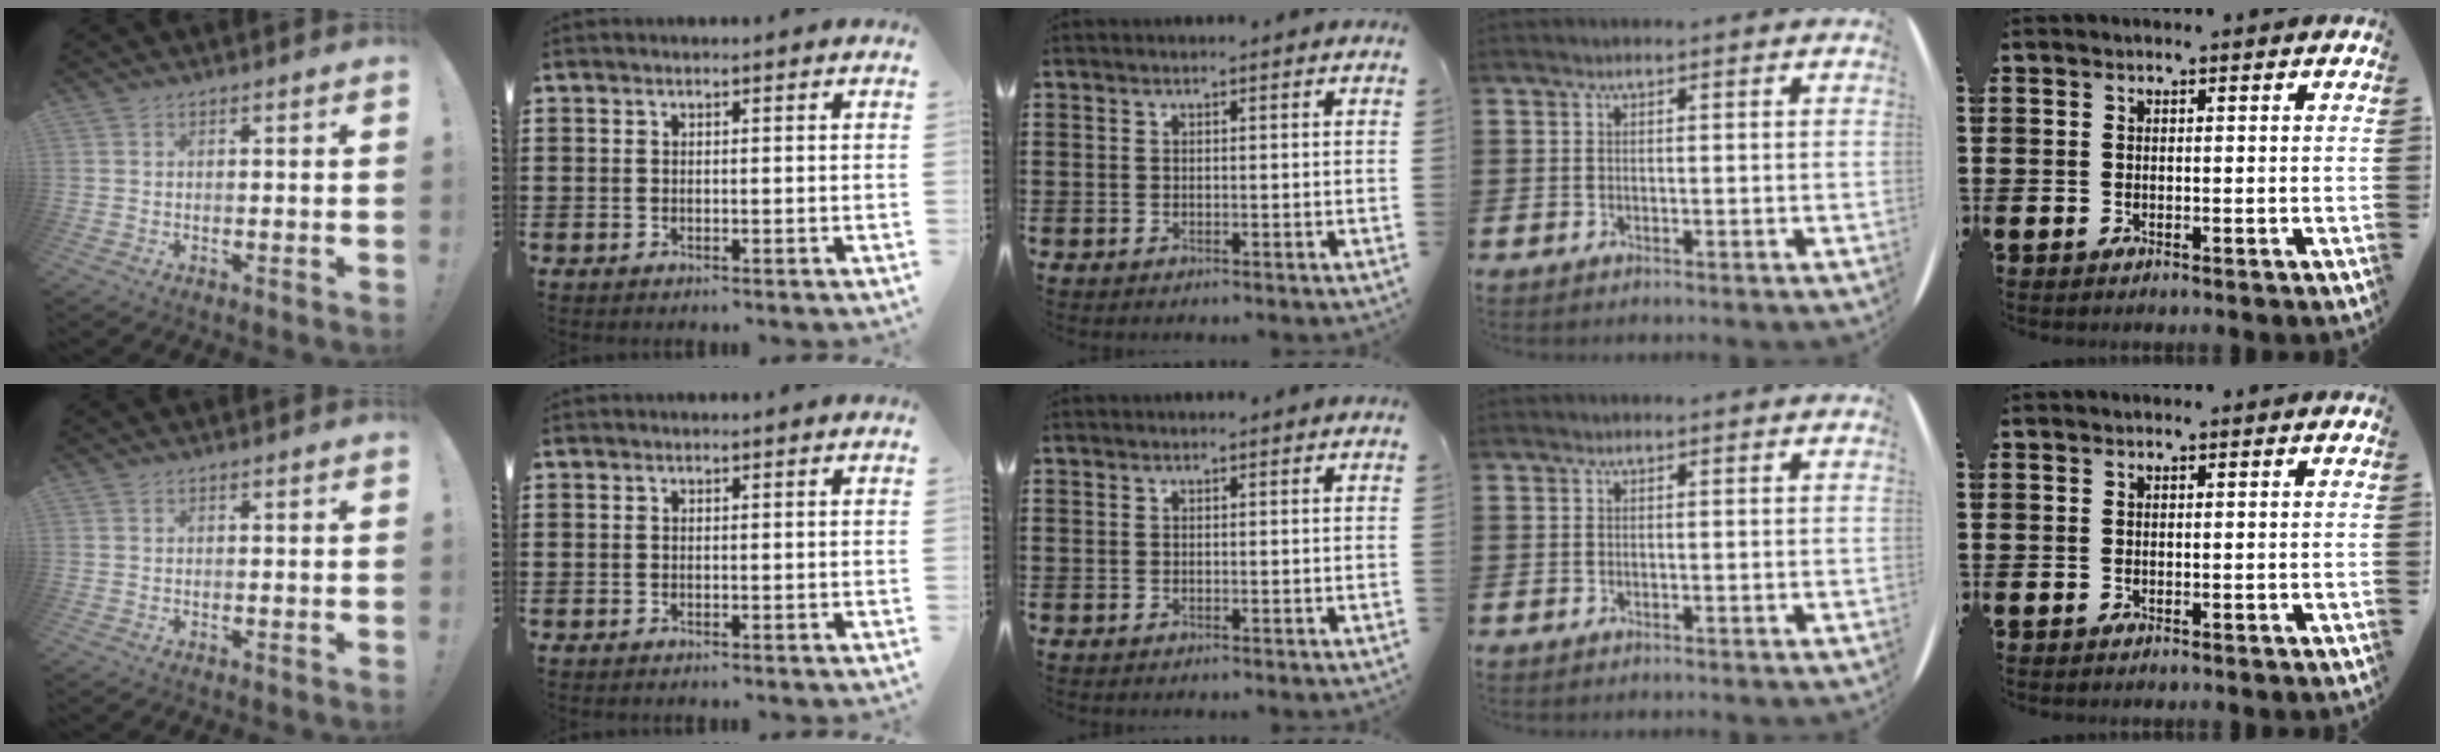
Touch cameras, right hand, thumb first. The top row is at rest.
{}